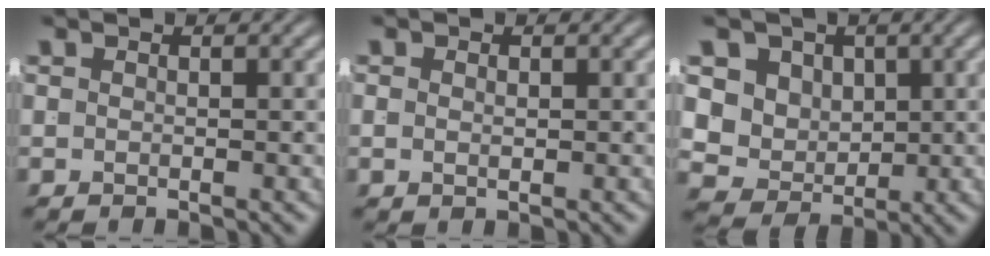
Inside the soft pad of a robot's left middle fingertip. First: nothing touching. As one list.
[{"total": 0.7, "force": [0.0, 0.0, 0.7], "torque": [-0.011, -0.009, 0.008]}, {"total": 11.4, "force": [0.4, 10.2, 5.1], "torque": [-0.139, -0.045, 0.013]}]